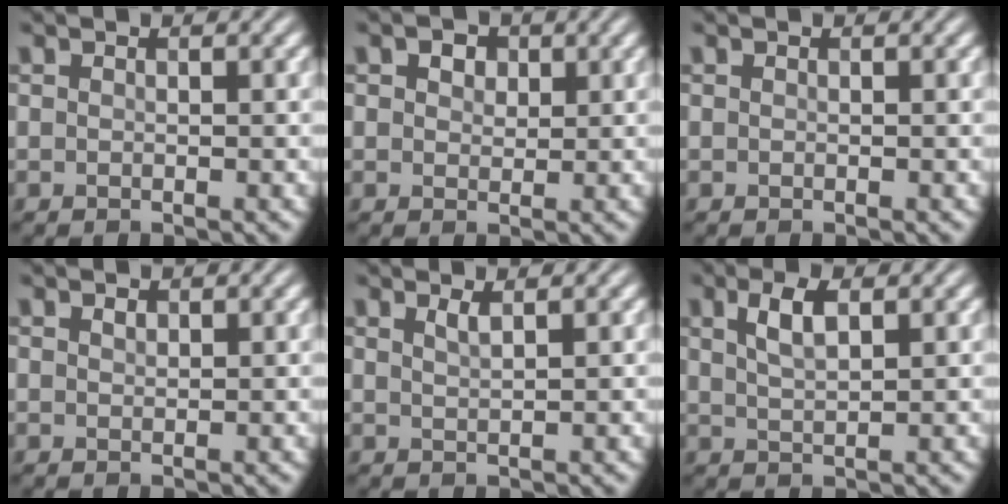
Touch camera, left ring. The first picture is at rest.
{"total": 2.5, "force": [1.4, 1.6, 1.3], "torque": [-0.018, 0.002, 0.011]}
{"total": 0.0}
{"total": 0.6, "force": [0.4, 0.3, 0.3], "torque": [-0.006, -0.001, 0.010]}
{"total": 1.3, "force": [0.8, 0.3, 0.9], "torque": [-0.012, 0.001, 0.013]}
{"total": 2.8, "force": [1.3, 1.0, 2.2], "torque": [-0.044, 0.005, 0.026]}